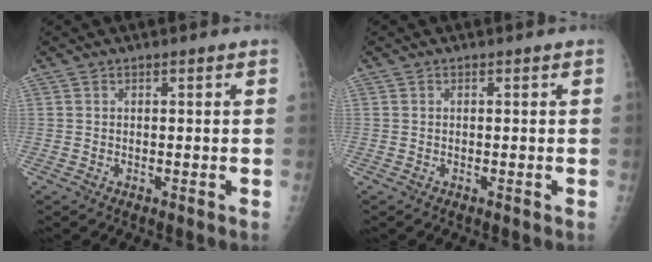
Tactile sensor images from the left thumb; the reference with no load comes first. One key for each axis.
{"total": 0.0}